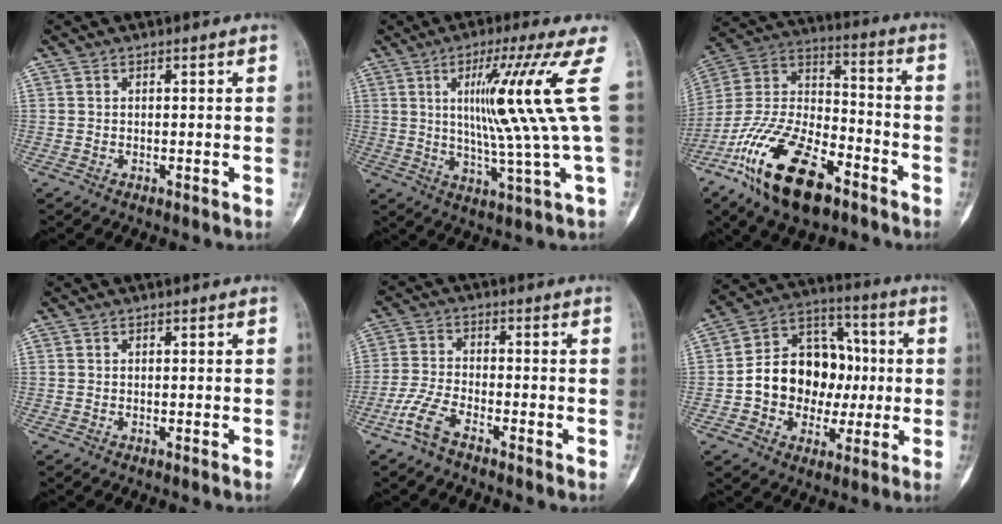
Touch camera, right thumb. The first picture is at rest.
{"total": 16.1, "force": [3.6, -1.1, 15.6], "torque": [-0.266, -0.023, 0.061]}
{"total": 23.0, "force": [-13.0, 10.4, 15.9], "torque": [-0.321, 0.058, -0.241]}
{"total": 0.0}
{"total": 6.0, "force": [-4.1, 2.2, 3.8], "torque": [-0.092, 0.014, -0.089]}
{"total": 16.9, "force": [-0.8, 13.3, 10.4], "torque": [-0.114, 0.041, -0.011]}